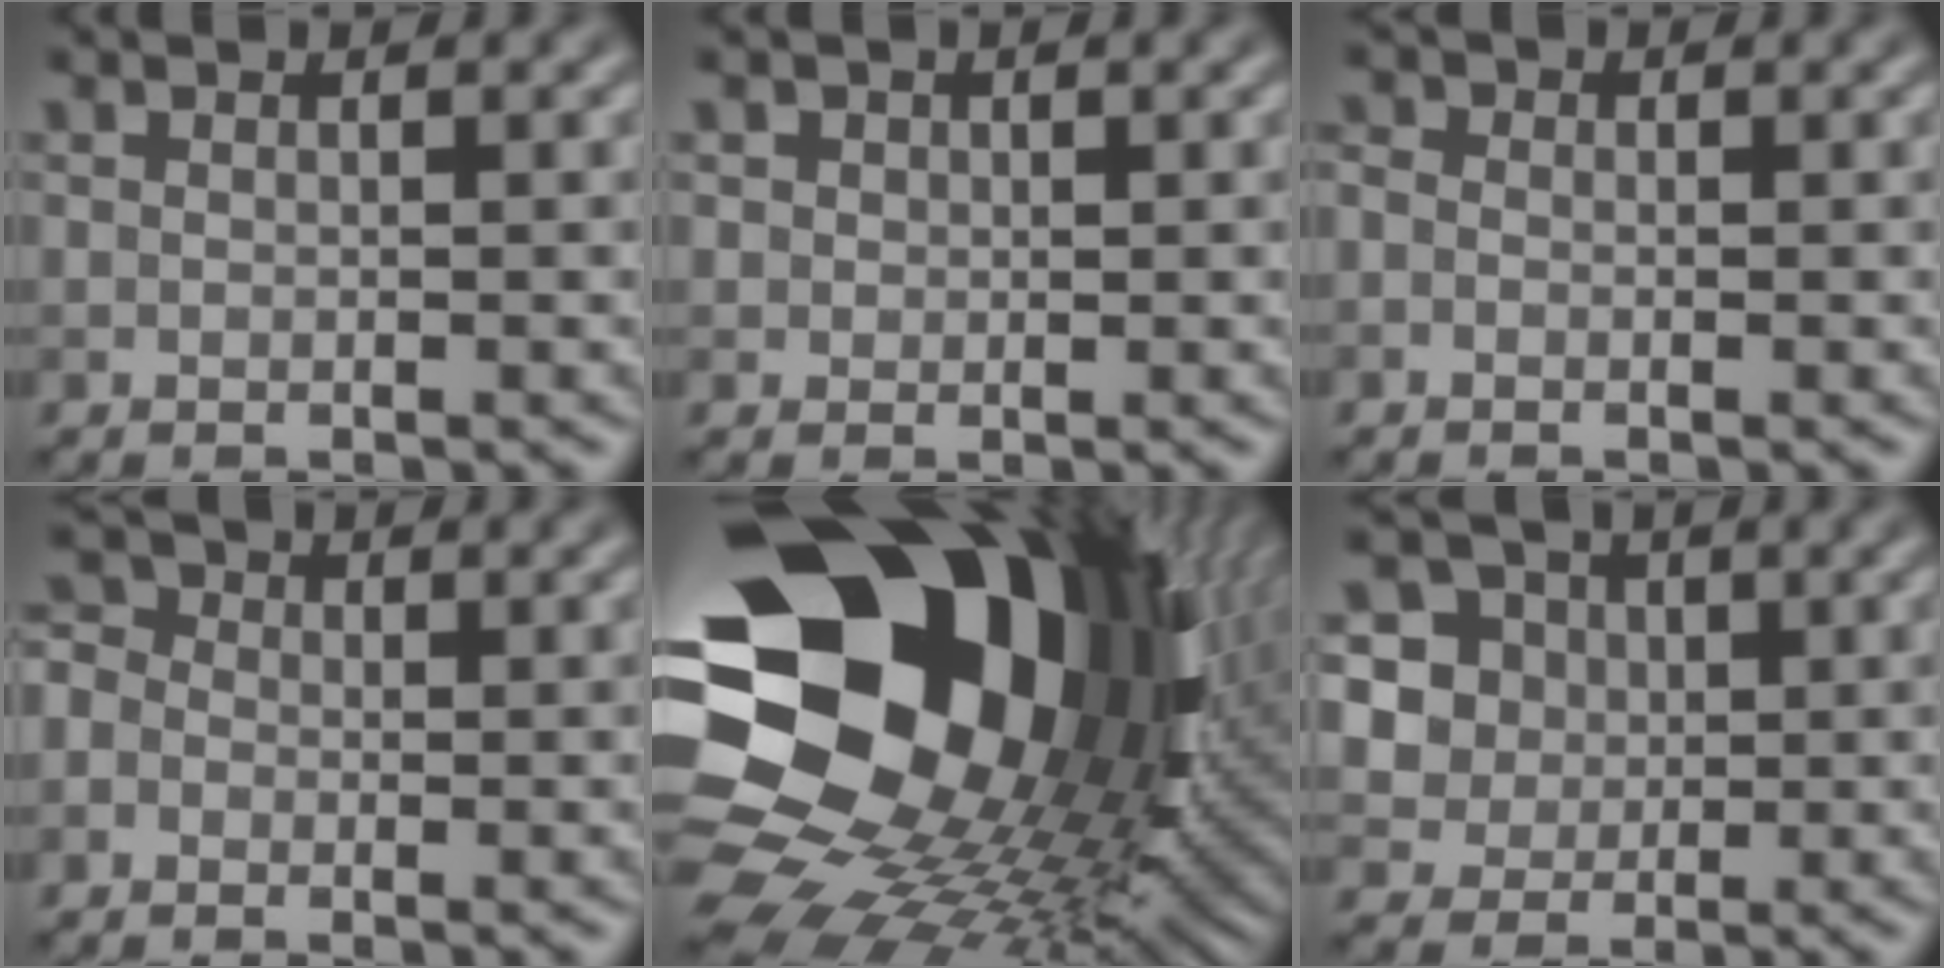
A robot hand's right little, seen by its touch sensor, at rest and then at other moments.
{"total": 1.2, "force": [0.5, 1.0, 0.3], "torque": [0.002, -0.004, 0.011]}
{"total": 1.0, "force": [-0.3, 0.8, 0.5], "torque": [-0.013, -0.002, -0.012]}
{"total": 2.4, "force": [-0.7, 2.1, 1.1], "torque": [-0.012, 0.012, -0.025]}
{"total": 24.0, "force": [4.1, 18.6, 14.6], "torque": [-0.292, -0.040, 0.057]}
{"total": 7.0, "force": [2.5, 6.1, 2.6], "torque": [-0.050, 0.017, 0.031]}